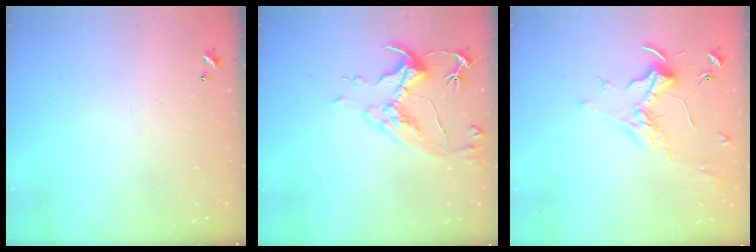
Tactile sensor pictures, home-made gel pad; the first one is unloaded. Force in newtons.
{"total": 5.9, "press": 5.8, "slide": 1.1}
{"total": 1.8, "press": 1.6, "slide": 0.8}